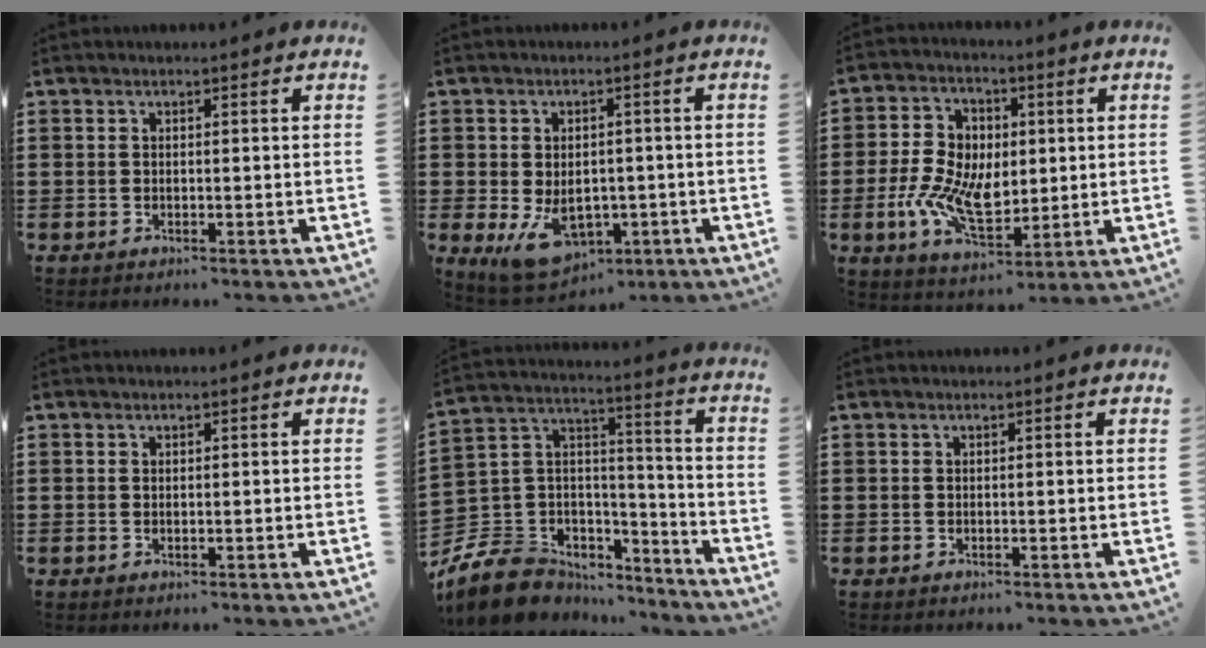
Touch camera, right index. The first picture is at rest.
{"total": 7.4, "force": [-2.3, 5.0, 4.9], "torque": [-0.081, 0.009, -0.039]}
{"total": 9.7, "force": [-1.0, 6.7, 6.9], "torque": [-0.166, 0.014, -0.022]}
{"total": 0.0}
{"total": 9.8, "force": [-6.6, 6.8, 2.2], "torque": [-0.081, 0.010, -0.125]}
{"total": 0.0}